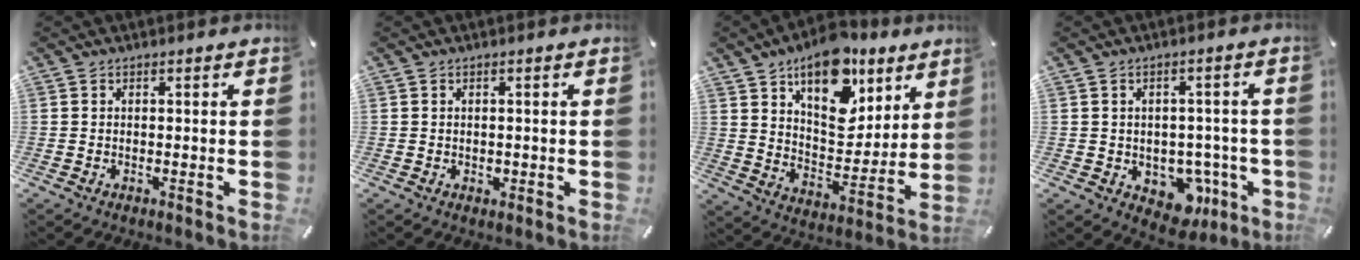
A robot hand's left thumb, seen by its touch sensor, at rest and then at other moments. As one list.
[{"total": 0.9, "force": [-0.1, 0.8, 0.4], "torque": [-0.007, 0.004, -0.002]}, {"total": 18.0, "force": [11.8, 10.0, 9.1], "torque": [-0.129, -0.076, 0.207]}, {"total": 8.9, "force": [-2.7, 6.8, 4.9], "torque": [-0.043, 0.010, -0.037]}]